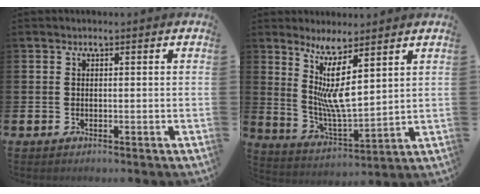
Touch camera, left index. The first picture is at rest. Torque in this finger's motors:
{"motor_torque": [1.17, -0.97, 1.05, 0.21]}